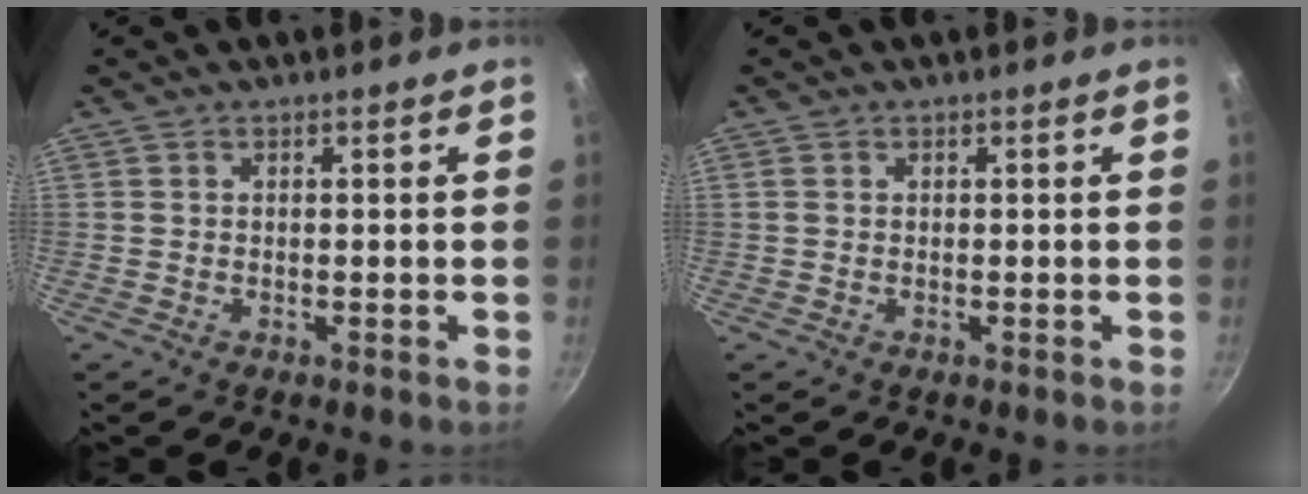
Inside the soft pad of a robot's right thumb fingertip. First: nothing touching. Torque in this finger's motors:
{"motor_torque": [-0.06, -0.29, -0.49, 0.41, 0.07]}